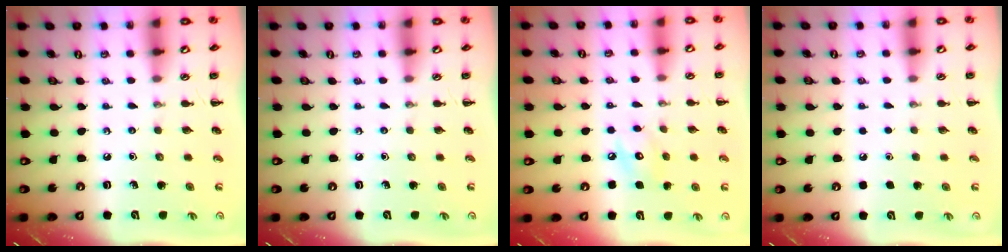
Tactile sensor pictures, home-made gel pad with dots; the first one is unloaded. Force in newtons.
{"total": 0.0}
{"total": 7.4, "press": 7.4, "slide": 1.0}
{"total": 1.8, "press": 1.8, "slide": 0.1}